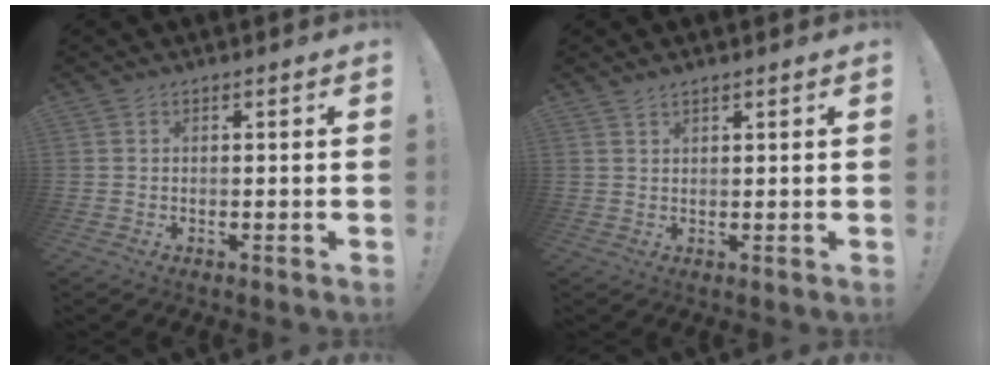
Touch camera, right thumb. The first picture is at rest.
{"total": 1.6, "force": [1.4, 0.1, 0.7], "torque": [-0.010, -0.009, 0.025]}